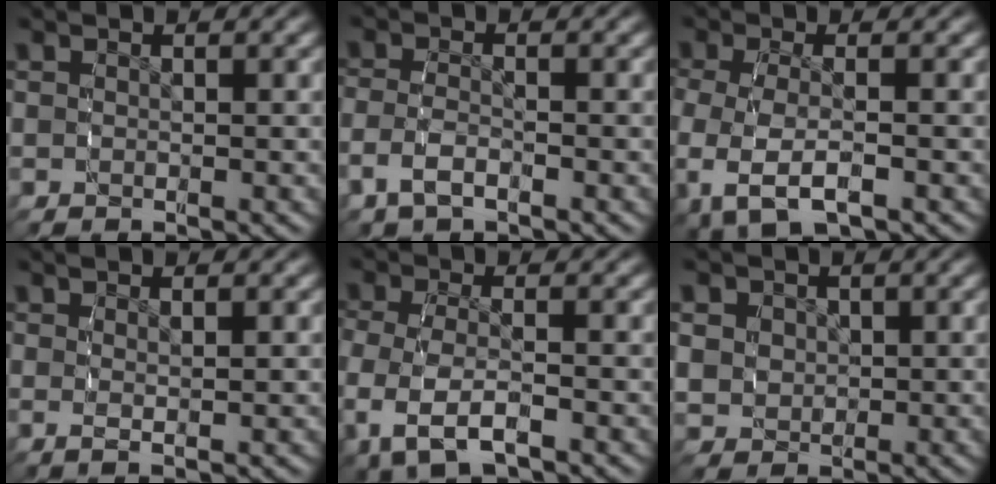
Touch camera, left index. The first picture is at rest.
{"total": 3.0, "force": [-1.6, 1.5, 1.9], "torque": [-0.052, -0.015, -0.021]}
{"total": 5.6, "force": [-1.4, 3.3, 4.3], "torque": [-0.116, -0.026, -0.006]}
{"total": 1.5, "force": [0.5, -0.4, 1.4], "torque": [-0.022, -0.004, 0.013]}
{"total": 4.9, "force": [-1.4, 2.8, 3.8], "torque": [-0.100, -0.022, -0.010]}
{"total": 4.8, "force": [0.4, 4.3, 2.0], "torque": [-0.052, -0.018, 0.018]}